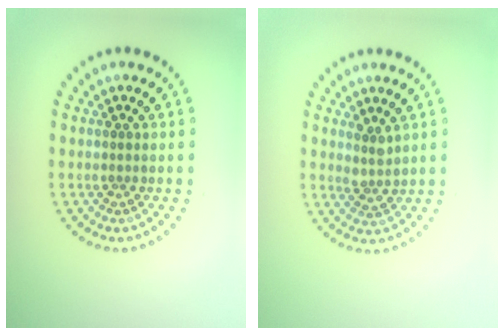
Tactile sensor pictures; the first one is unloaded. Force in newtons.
{"total": 1.9, "press": 1.4, "slide": 1.2}